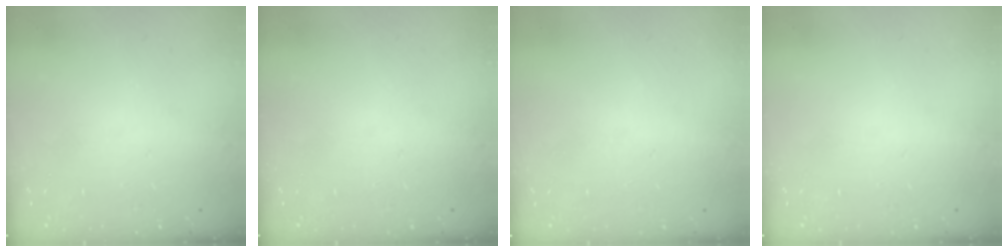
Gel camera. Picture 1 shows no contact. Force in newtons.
{"total": 0.0}
{"total": 0.8, "press": 0.7, "slide": 0.3}
{"total": 0.0}